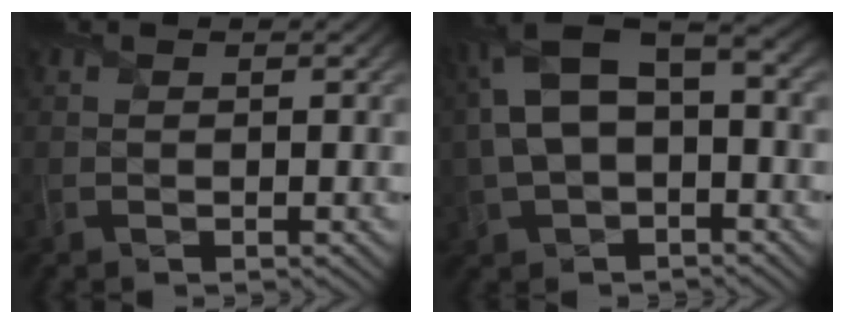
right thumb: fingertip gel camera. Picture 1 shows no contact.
{"total": 12.4, "force": [0.9, 7.2, 10.1], "torque": [-0.225, 0.005, 0.021]}